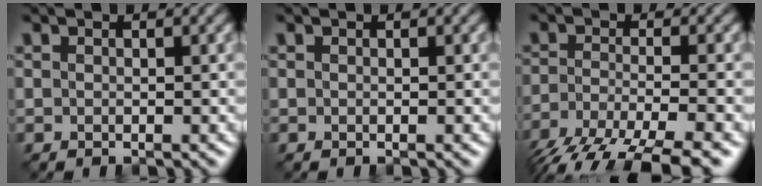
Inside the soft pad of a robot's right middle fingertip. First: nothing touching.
{"total": 0.0}
{"total": 8.0, "force": [-5.8, 2.0, 5.2], "torque": [-0.097, -0.015, -0.104]}